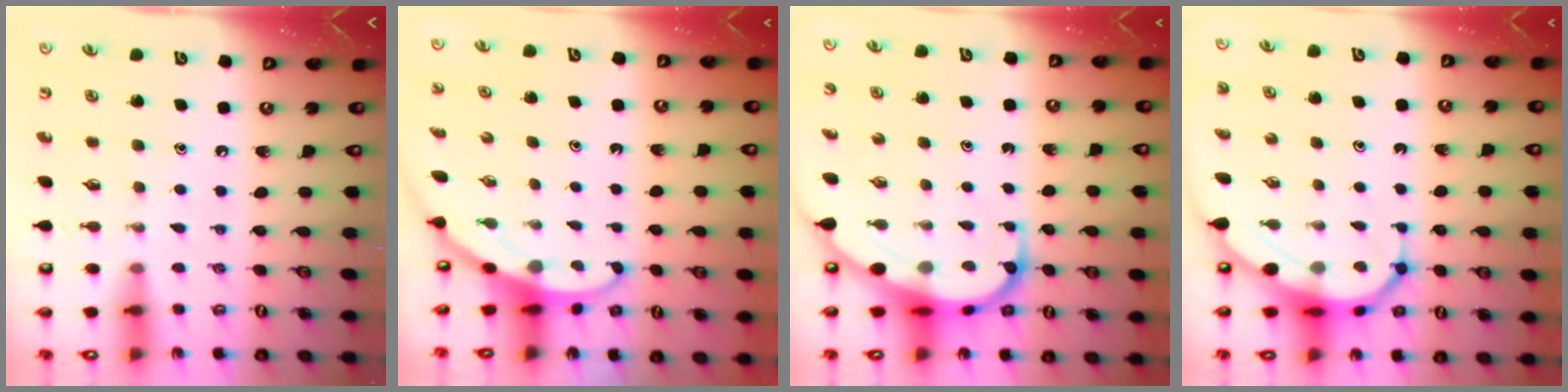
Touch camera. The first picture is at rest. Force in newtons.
{"total": 3.3, "press": 3.3, "slide": 0.2}
{"total": 8.6, "press": 8.5, "slide": 0.9}
{"total": 8.4, "press": 8.4, "slide": 0.8}